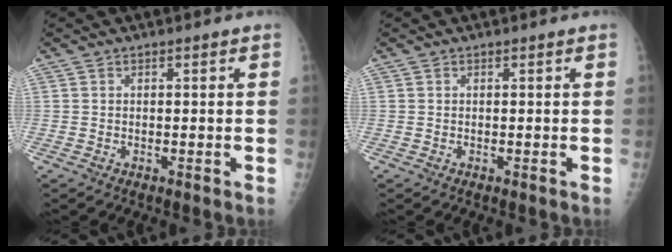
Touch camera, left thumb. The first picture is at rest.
{"total": 0.0}